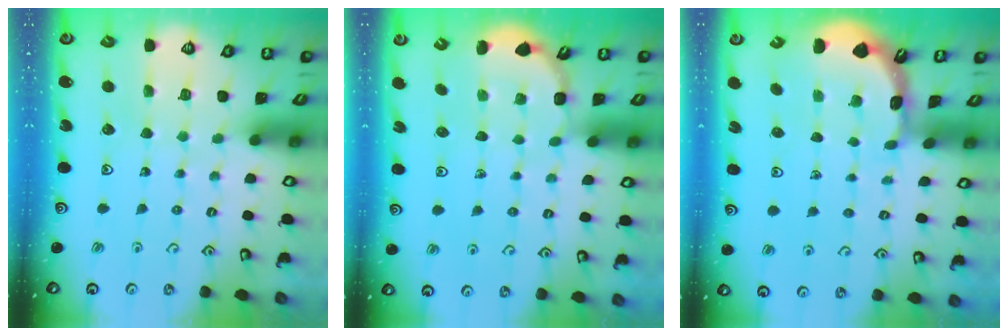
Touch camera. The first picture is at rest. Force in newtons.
{"total": 2.8, "press": 1.8, "slide": 2.1}
{"total": 1.6, "press": 1.6, "slide": 0.1}